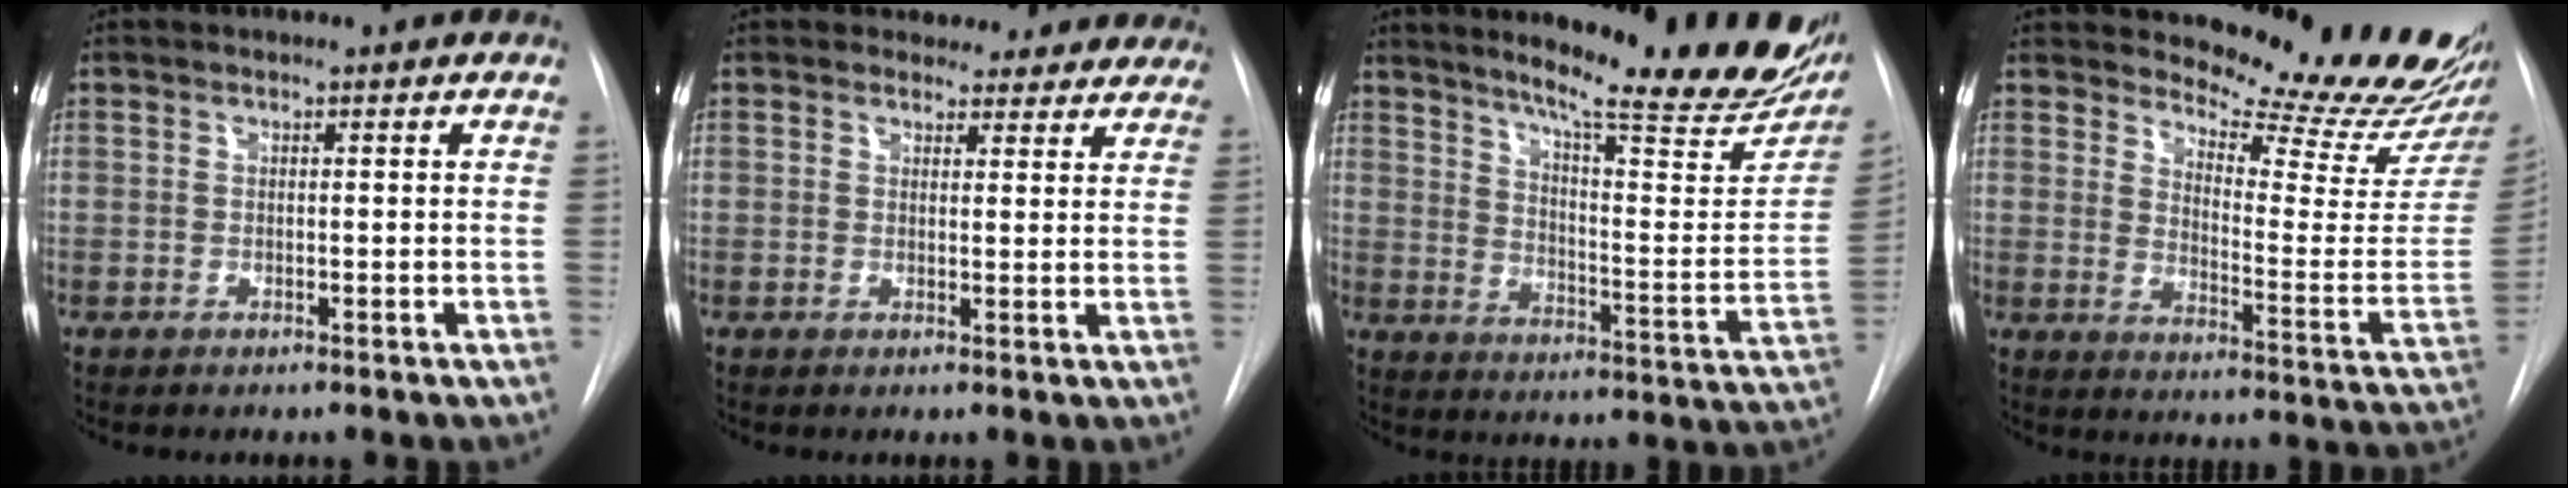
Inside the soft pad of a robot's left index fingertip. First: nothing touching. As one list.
[{"total": 9.2, "force": [8.2, 4.1, 0.5], "torque": [0.032, -0.011, 0.068]}, {"total": 25.4, "force": [20.4, 2.4, 14.9], "torque": [-0.210, -0.089, 0.256]}, {"total": 20.0, "force": [19.1, 1.0, 6.0], "torque": [-0.085, -0.145, 0.228]}]